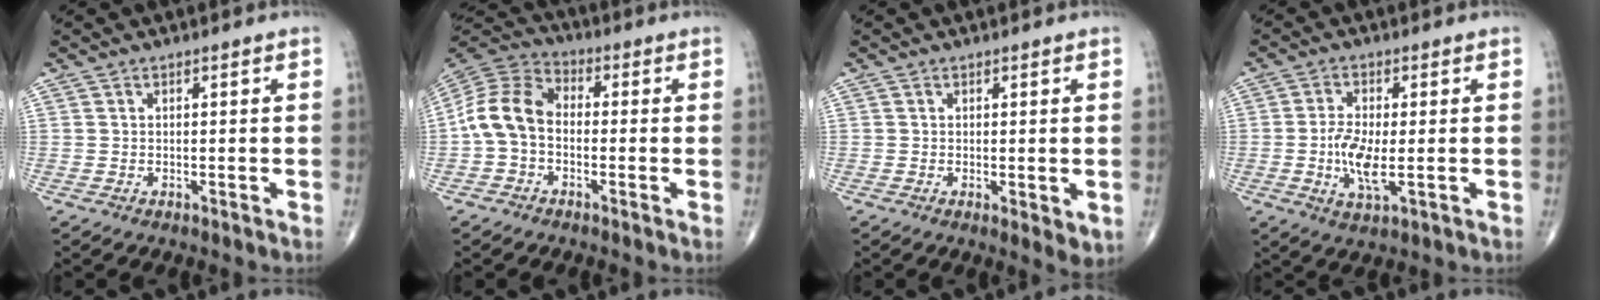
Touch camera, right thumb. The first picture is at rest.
{"total": 10.5, "force": [-1.5, 7.6, 7.2], "torque": [-0.134, 0.032, -0.044]}
{"total": 3.3, "force": [-0.3, 1.1, 3.1], "torque": [-0.041, -0.012, -0.004]}
{"total": 7.2, "force": [-1.1, 2.6, 6.6], "torque": [-0.138, -0.008, -0.021]}